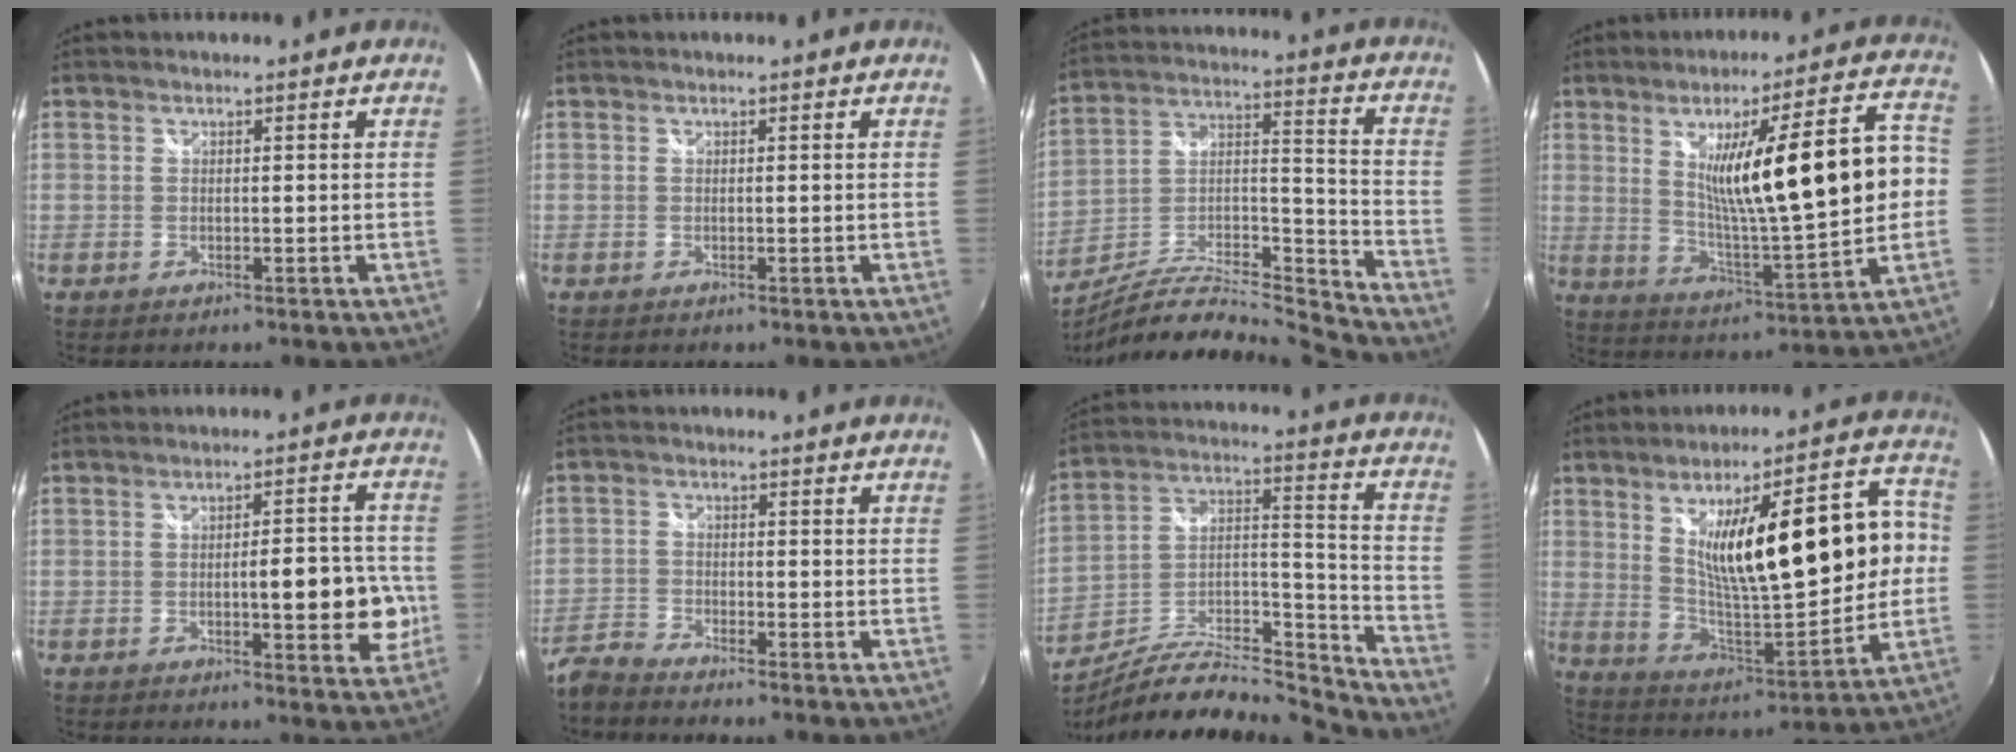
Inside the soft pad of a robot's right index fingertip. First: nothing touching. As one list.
[{"total": 0.0}, {"total": 16.3, "force": [-14.9, 0.3, 6.8], "torque": [-0.112, 0.006, -0.269]}, {"total": 20.8, "force": [1.4, 3.2, 20.5], "torque": [-0.304, 0.000, 0.041]}, {"total": 9.0, "force": [-1.8, 2.4, 8.5], "torque": [-0.127, -0.002, -0.015]}, {"total": 3.9, "force": [-3.8, 0.8, 0.7], "torque": [-0.023, -0.005, -0.087]}, {"total": 16.5, "force": [-14.8, 1.6, 7.2], "torque": [-0.124, 0.013, -0.268]}, {"total": 23.5, "force": [2.7, 7.1, 22.3], "torque": [-0.339, 0.010, 0.064]}]